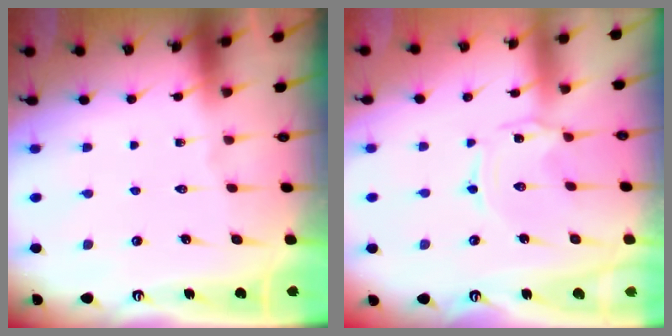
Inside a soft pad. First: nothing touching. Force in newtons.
{"total": 0.0}